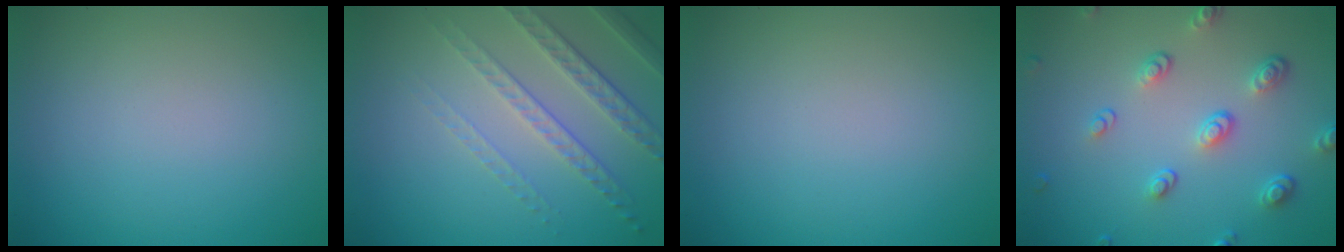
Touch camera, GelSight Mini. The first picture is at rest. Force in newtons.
{"total": 4.8, "press": 3.1, "slide": 3.7}
{"total": 0.0}
{"total": 3.8, "press": 2.9, "slide": 2.5}